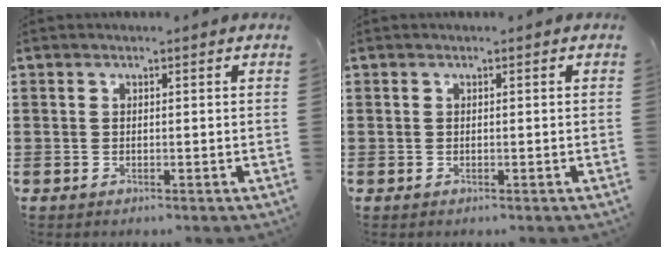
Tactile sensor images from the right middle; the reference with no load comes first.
{"total": 0.0}